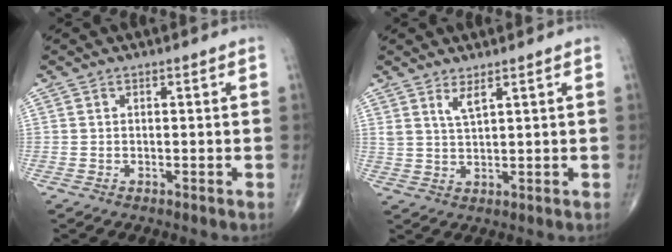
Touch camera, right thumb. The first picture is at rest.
{"total": 3.1, "force": [2.0, 0.5, 2.3], "torque": [-0.047, -0.018, 0.043]}